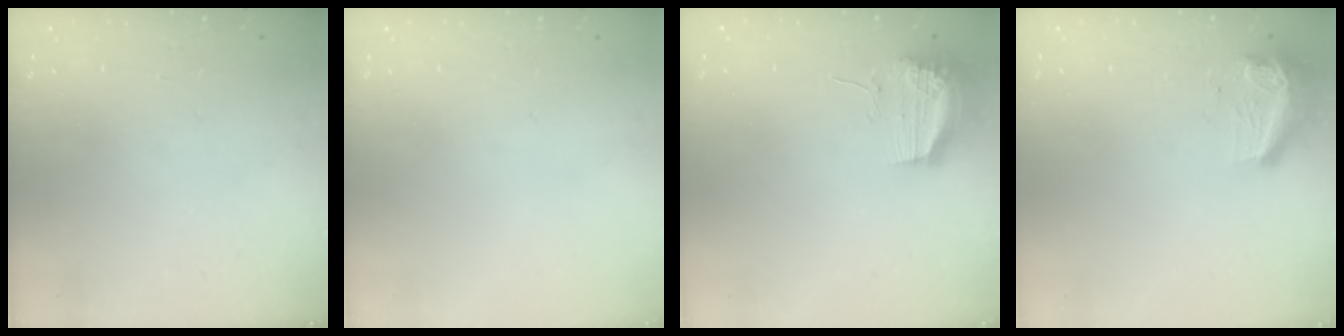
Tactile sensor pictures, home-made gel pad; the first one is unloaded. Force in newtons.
{"total": 0.0}
{"total": 13.8, "press": 11.9, "slide": 6.9}
{"total": 9.6, "press": 9.5, "slide": 0.6}